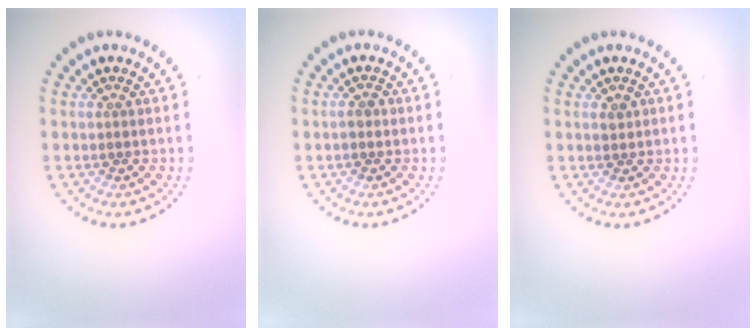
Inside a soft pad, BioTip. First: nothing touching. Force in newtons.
{"total": 1.0, "press": 0.9, "slide": 0.4}
{"total": 0.8, "press": 0.8, "slide": 0.1}